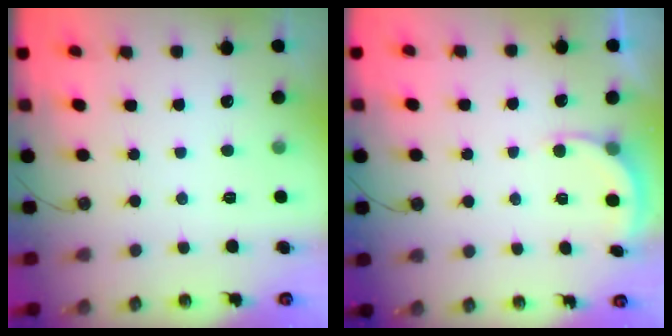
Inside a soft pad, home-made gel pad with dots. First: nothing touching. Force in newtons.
{"total": 2.4, "press": 2.2, "slide": 0.9}